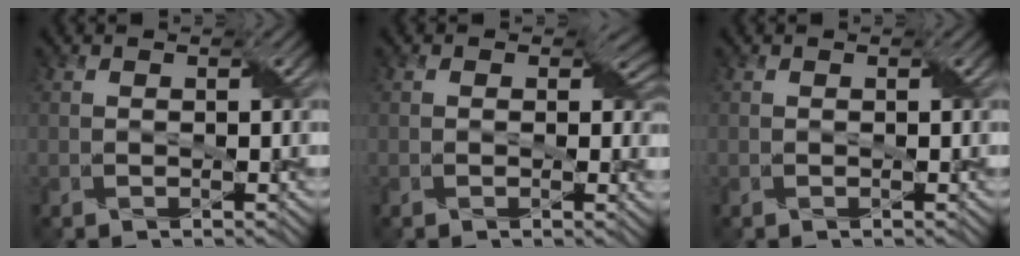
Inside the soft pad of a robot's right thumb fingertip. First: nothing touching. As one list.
[{"total": 3.2, "force": [0.5, 2.3, 2.2], "torque": [-0.025, -0.008, 0.005]}, {"total": 0.0}]